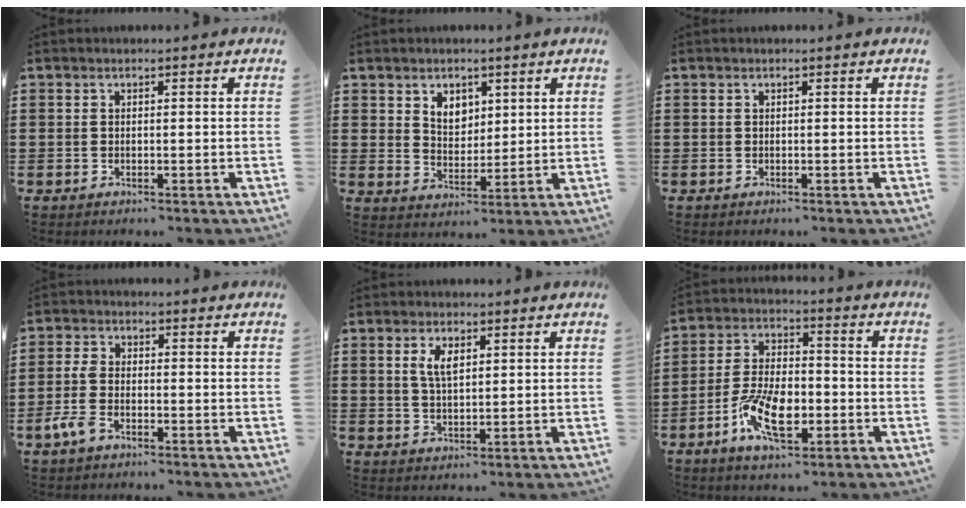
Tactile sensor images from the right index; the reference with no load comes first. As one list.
[{"total": 4.1, "force": [2.5, 3.0, 1.4], "torque": [-0.041, 0.007, 0.047]}, {"total": 0.0}, {"total": 4.1, "force": [-2.2, 2.0, 2.8], "torque": [-0.078, 0.000, -0.051]}, {"total": 3.7, "force": [1.5, 1.5, 3.1], "torque": [-0.067, 0.006, 0.026]}, {"total": 9.8, "force": [-3.6, 4.9, 7.7], "torque": [-0.164, 0.001, -0.066]}]